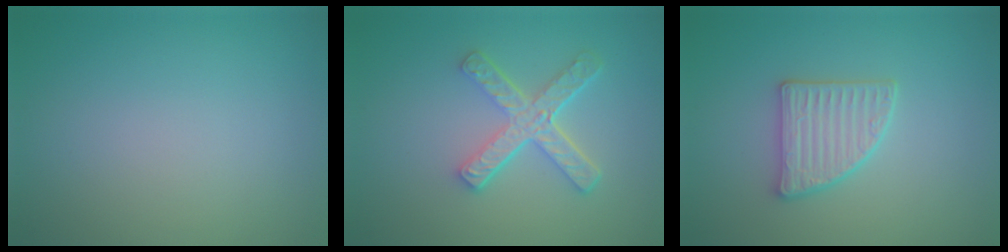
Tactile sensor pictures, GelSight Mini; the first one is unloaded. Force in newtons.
{"total": 4.6, "press": 3.3, "slide": 3.2}
{"total": 3.1, "press": 3.0, "slide": 1.0}